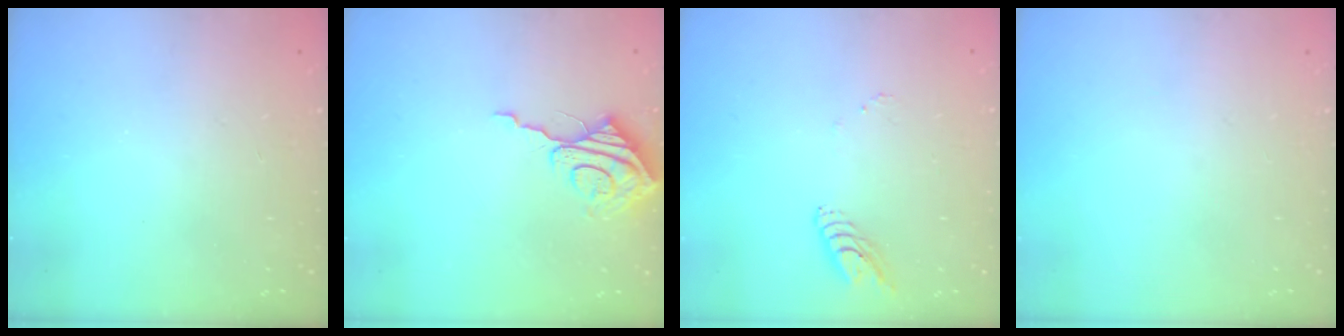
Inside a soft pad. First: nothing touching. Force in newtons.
{"total": 9.2, "press": 9.1, "slide": 0.9}
{"total": 6.5, "press": 6.4, "slide": 0.5}
{"total": 0.0}